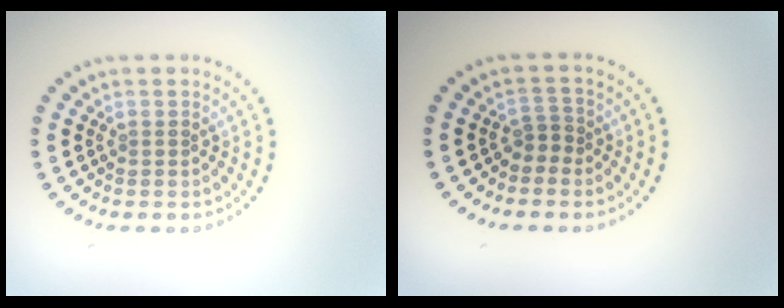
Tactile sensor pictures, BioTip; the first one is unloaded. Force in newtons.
{"total": 1.3, "press": 1.0, "slide": 0.9}